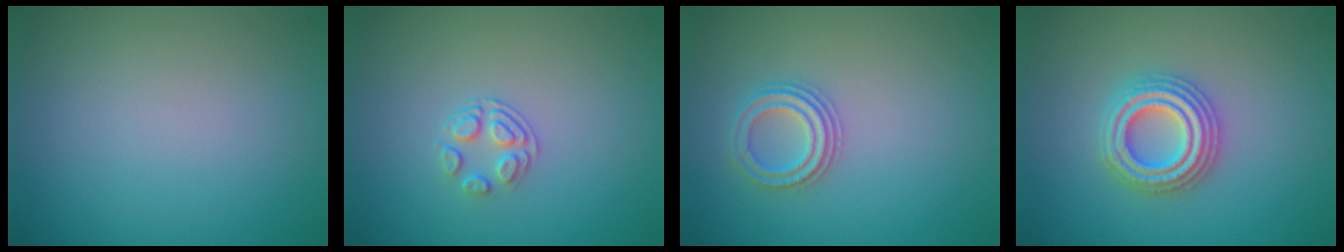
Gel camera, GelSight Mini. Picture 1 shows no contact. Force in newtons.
{"total": 1.8, "press": 1.2, "slide": 1.4}
{"total": 2.2, "press": 2.1, "slide": 0.7}
{"total": 4.3, "press": 4.2, "slide": 0.7}